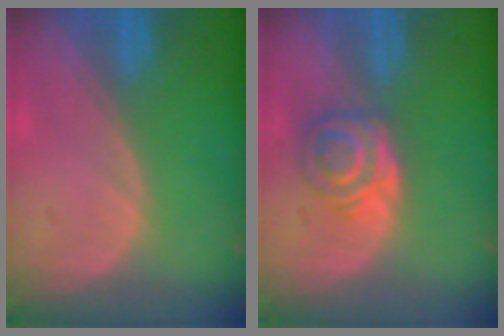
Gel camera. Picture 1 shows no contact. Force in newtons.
{"total": 5.3, "press": 5.0, "slide": 1.7}